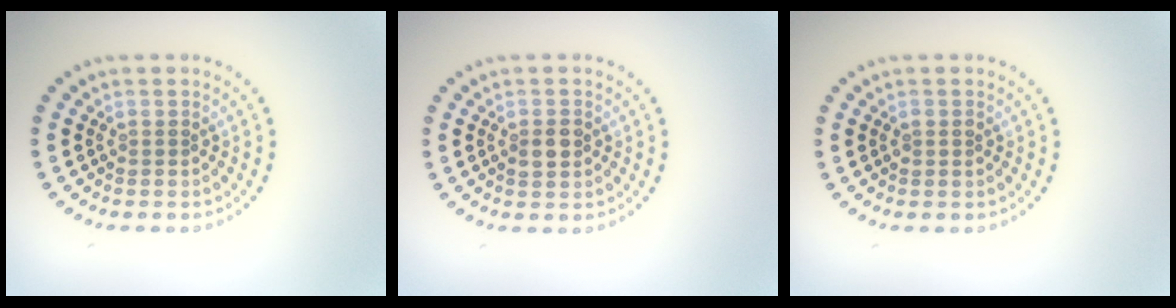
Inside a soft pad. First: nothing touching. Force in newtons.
{"total": 2.1, "press": 2.1, "slide": 0.0}
{"total": 0.9, "press": 0.9, "slide": 0.1}